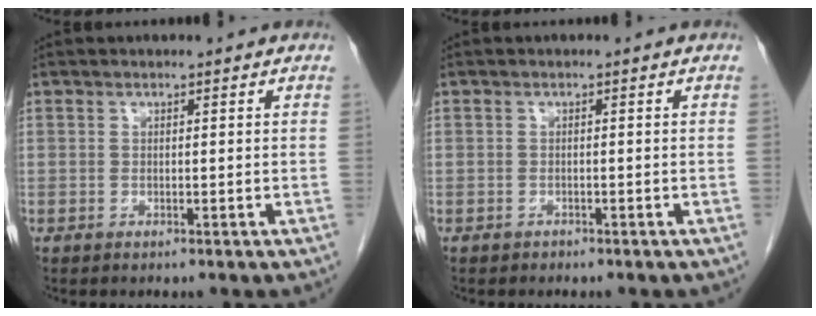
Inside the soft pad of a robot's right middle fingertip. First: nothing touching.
{"total": 0.6, "force": [-0.5, 0.4, 0.0], "torque": [-0.009, 0.001, -0.010]}